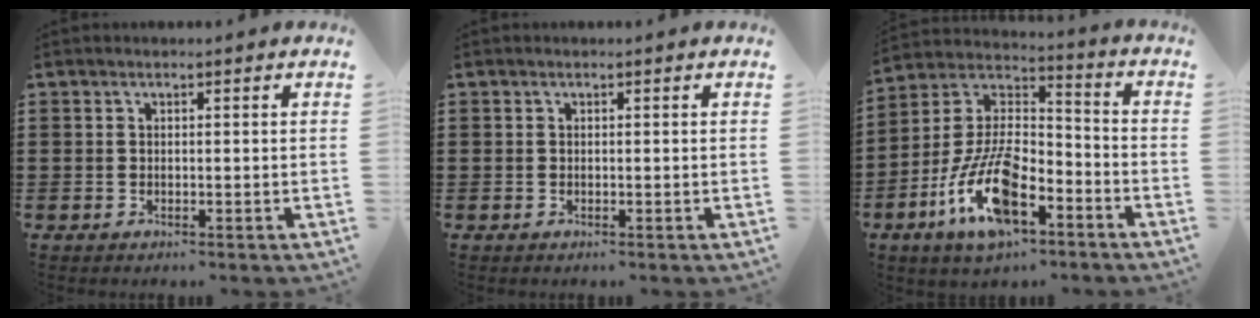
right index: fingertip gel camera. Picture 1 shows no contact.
{"total": 0.0}
{"total": 13.5, "force": [-7.3, 5.6, 9.8], "torque": [-0.214, 0.012, -0.141]}